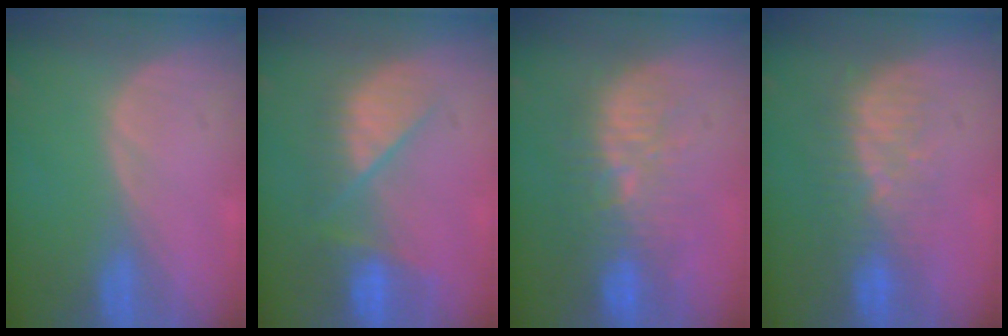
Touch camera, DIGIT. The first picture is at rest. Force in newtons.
{"total": 9.6, "press": 8.2, "slide": 5.0}
{"total": 10.1, "press": 9.3, "slide": 4.0}
{"total": 8.4, "press": 7.5, "slide": 3.8}